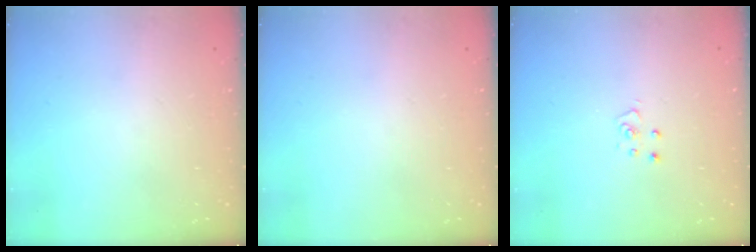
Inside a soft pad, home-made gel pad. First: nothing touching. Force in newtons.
{"total": 0.0}
{"total": 3.9, "press": 3.9, "slide": 0.2}